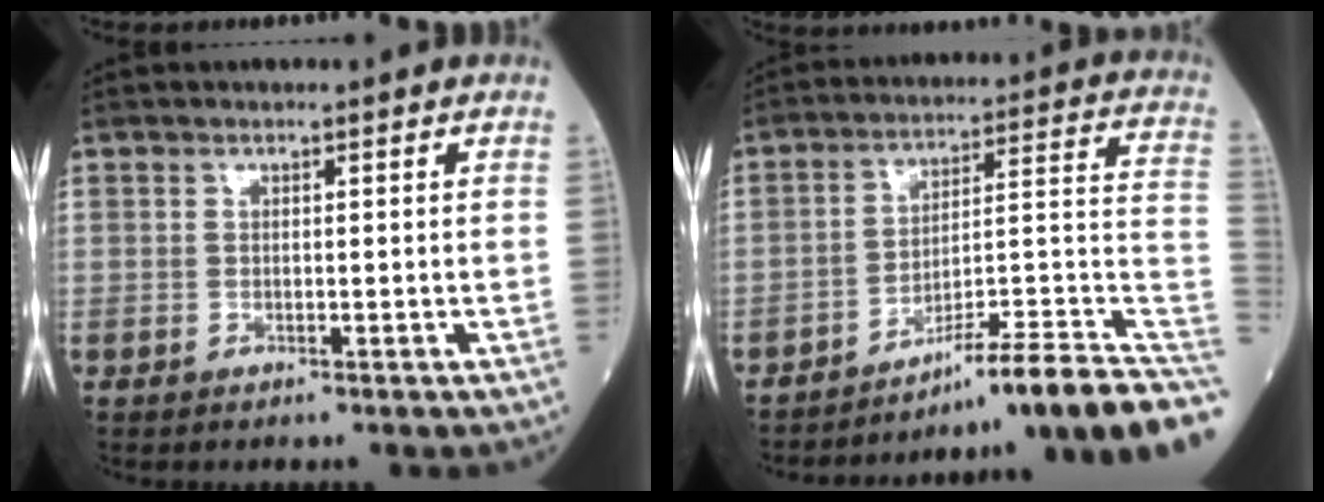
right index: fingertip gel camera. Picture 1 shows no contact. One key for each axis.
{"total": 18.7, "fx": -14.4, "fy": -1.2, "fz": 11.8, "tx": -0.098, "ty": 0.031, "tz": -0.218}